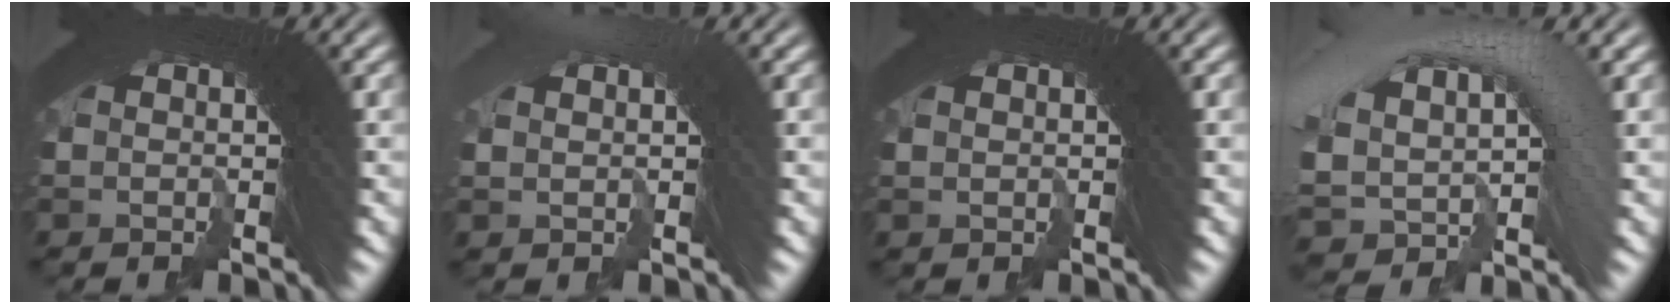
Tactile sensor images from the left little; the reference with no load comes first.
{"total": 0.0}
{"total": 0.0}
{"total": 7.6, "force": [-0.5, 5.0, 5.7], "torque": [-0.111, 0.003, -0.006]}